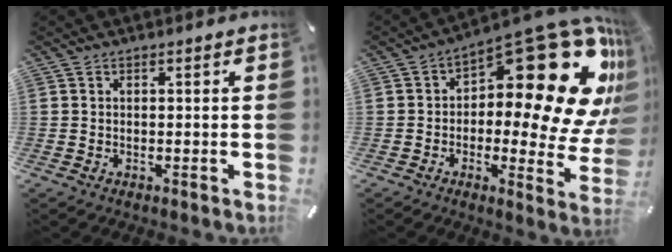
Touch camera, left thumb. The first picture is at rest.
{"total": 25.3, "force": [11.0, 11.6, 19.6], "torque": [-0.218, -0.106, 0.186]}